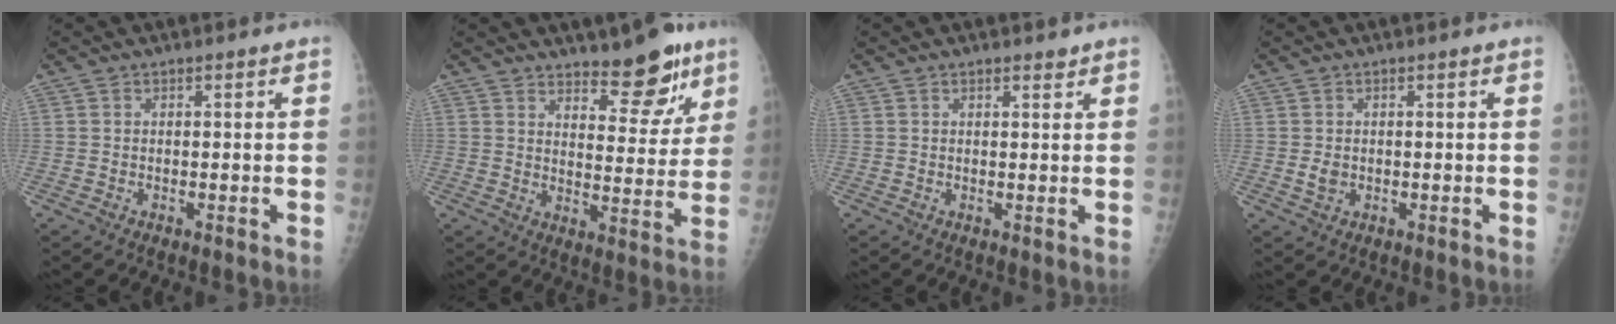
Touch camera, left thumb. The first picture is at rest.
{"total": 11.1, "force": [8.1, 4.1, 6.4], "torque": [-0.050, -0.059, 0.121]}
{"total": 1.2, "force": [1.1, 0.4, 0.5], "torque": [-0.004, -0.008, 0.015]}
{"total": 1.9, "force": [0.0, 1.5, 1.2], "torque": [-0.017, -0.002, 0.004]}